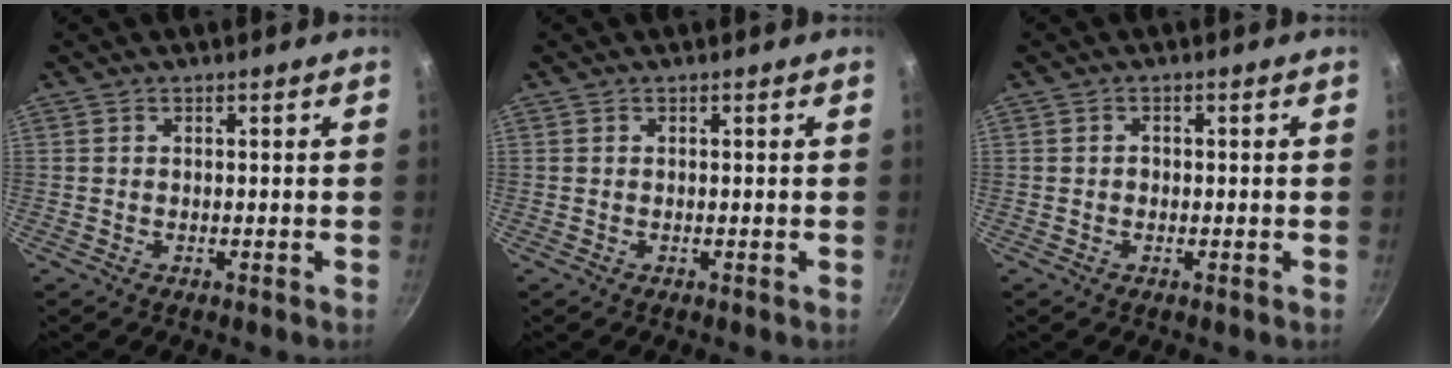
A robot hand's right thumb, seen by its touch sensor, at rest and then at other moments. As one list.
[{"total": 0.0}, {"total": 0.9, "force": [-0.2, 0.8, 0.4], "torque": [-0.005, 0.004, -0.003]}]